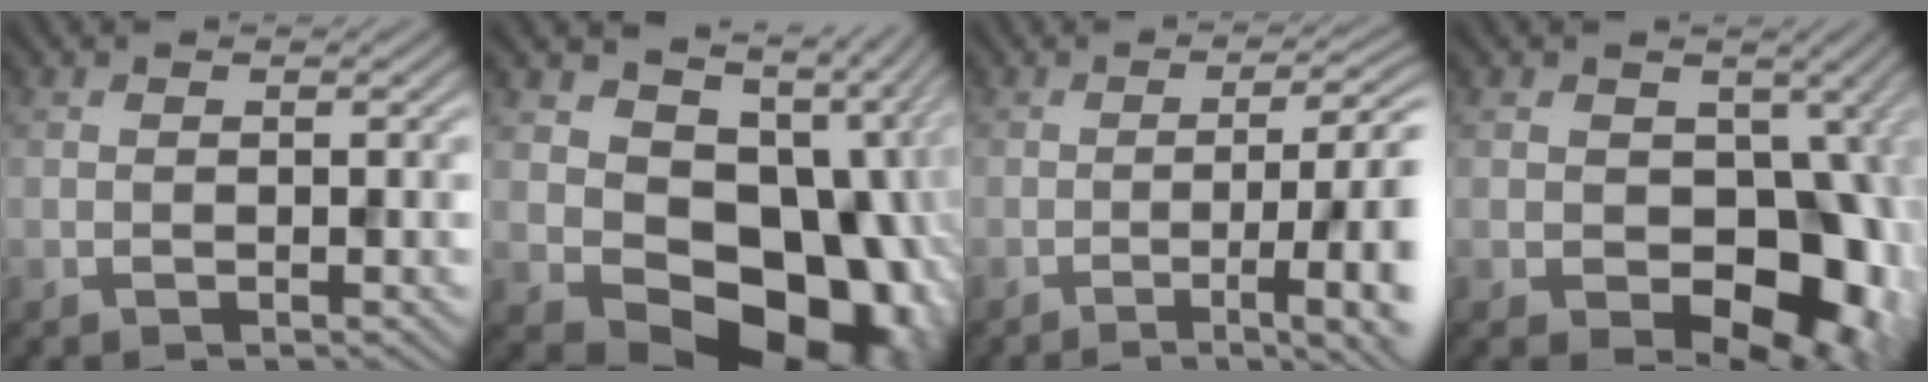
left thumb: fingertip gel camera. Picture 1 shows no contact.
{"total": 18.1, "force": [-1.5, 13.5, 12.0], "torque": [-0.128, -0.045, 0.016]}
{"total": 10.1, "force": [-2.4, 2.3, 9.5], "torque": [-0.119, 0.008, -0.036]}
{"total": 13.3, "force": [-2.6, 9.3, 9.1], "torque": [-0.120, -0.034, -0.028]}